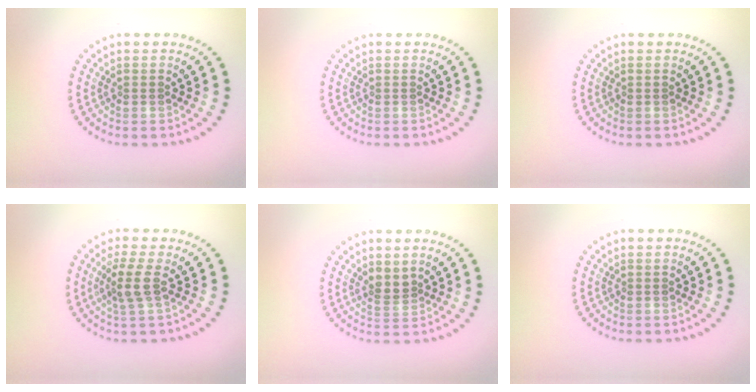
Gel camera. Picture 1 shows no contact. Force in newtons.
{"total": 0.0}
{"total": 0.0}
{"total": 2.4, "press": 1.9, "slide": 1.5}
{"total": 1.8, "press": 1.3, "slide": 1.2}
{"total": 0.0}